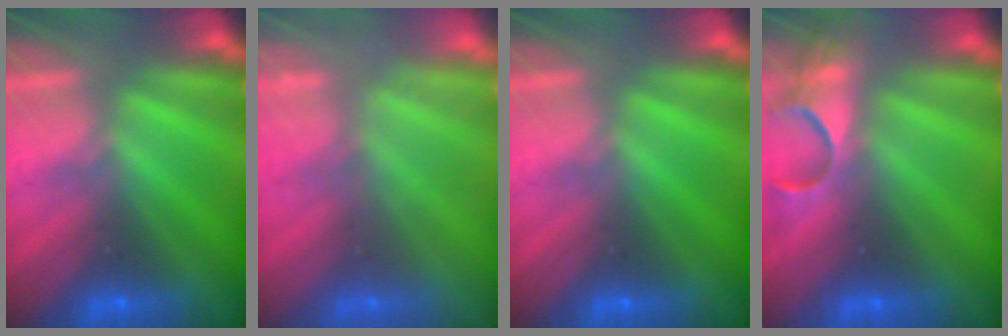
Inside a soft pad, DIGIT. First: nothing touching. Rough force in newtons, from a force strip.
{"total": 2.3}
{"total": 0.0}
{"total": 4.7}